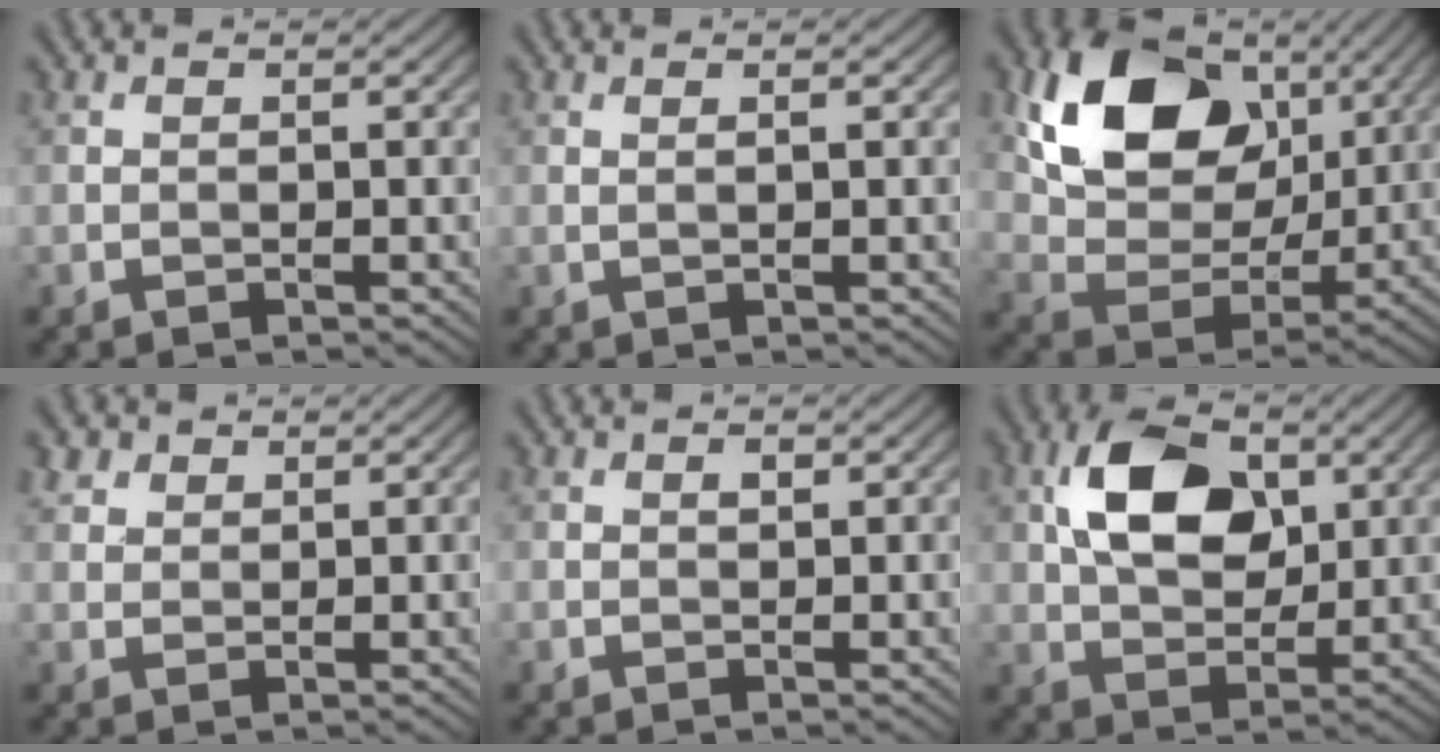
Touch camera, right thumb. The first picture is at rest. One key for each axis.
{"total": 0.9, "fx": 0.3, "fy": 0.0, "fz": 0.8, "tx": -0.015, "ty": 0.004, "tz": 0.004}
{"total": 15.1, "fx": 6.3, "fy": 10.4, "fz": 8.9, "tx": -0.173, "ty": -0.001, "tz": 0.118}
{"total": 2.5, "fx": 1.7, "fy": 1.6, "fz": 0.8, "tx": -0.024, "ty": 0.004, "tz": 0.038}
{"total": 0.7, "fx": 0.3, "fy": 0.4, "fz": 0.5, "tx": -0.007, "ty": -0.001, "tz": 0.004}
{"total": 10.7, "fx": 3.1, "fy": 6.7, "fz": 7.8, "tx": -0.153, "ty": 0.017, "tz": 0.051}